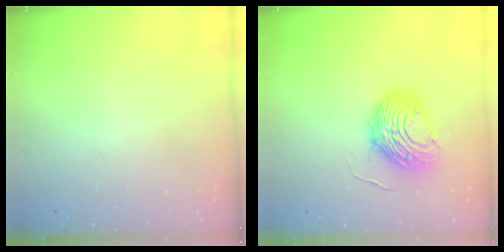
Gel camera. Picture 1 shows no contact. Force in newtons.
{"total": 11.0, "press": 11.0, "slide": 1.0}